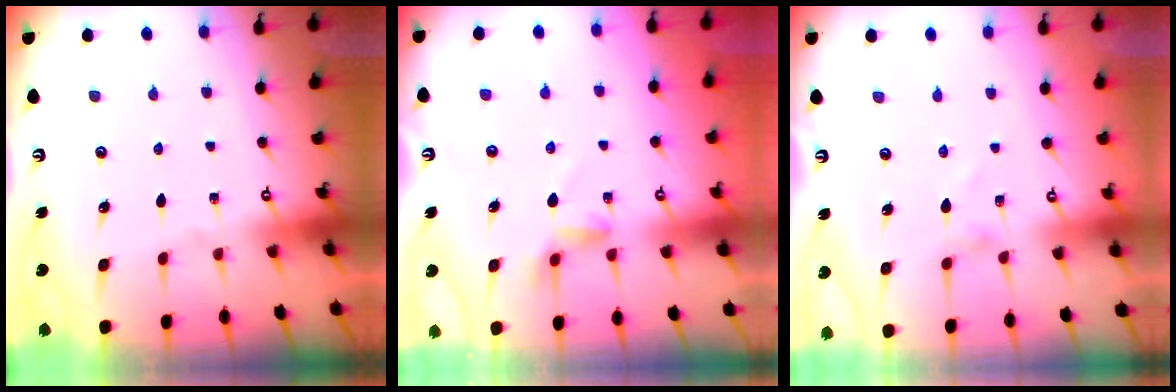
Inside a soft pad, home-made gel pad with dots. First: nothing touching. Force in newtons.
{"total": 2.5, "press": 2.4, "slide": 0.3}
{"total": 0.7, "press": 0.7, "slide": 0.1}